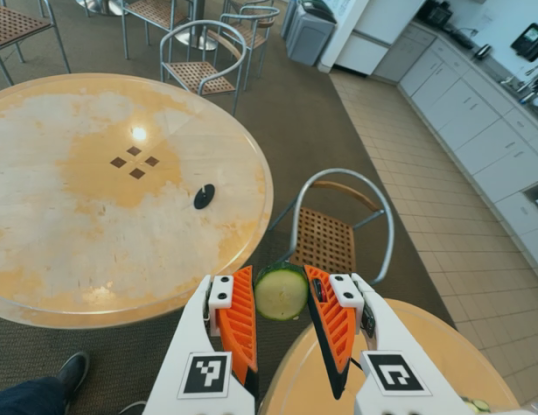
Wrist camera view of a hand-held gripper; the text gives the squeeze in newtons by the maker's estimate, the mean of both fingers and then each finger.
{"total": 9.0, "left": 9.2, "right": 8.9}